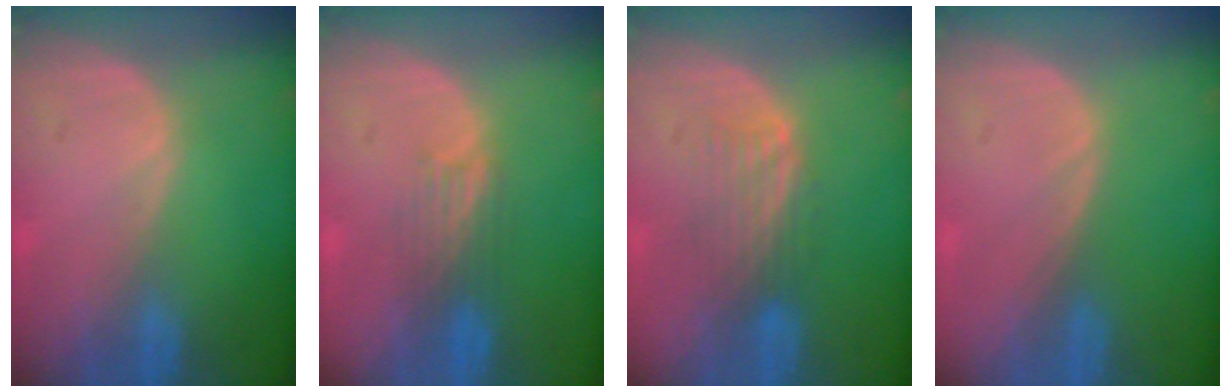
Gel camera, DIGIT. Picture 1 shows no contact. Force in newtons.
{"total": 3.8, "press": 3.1, "slide": 2.1}
{"total": 4.5, "press": 3.8, "slide": 2.3}
{"total": 0.0}